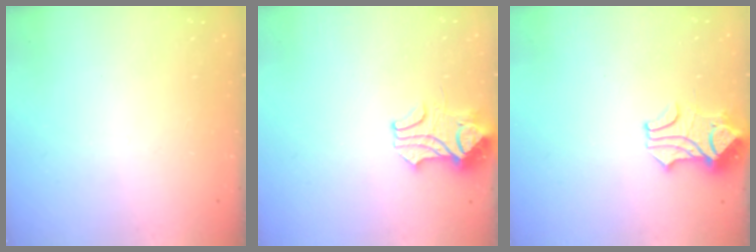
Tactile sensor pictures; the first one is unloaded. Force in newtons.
{"total": 2.1, "press": 1.9, "slide": 0.9}
{"total": 1.9, "press": 1.5, "slide": 1.2}